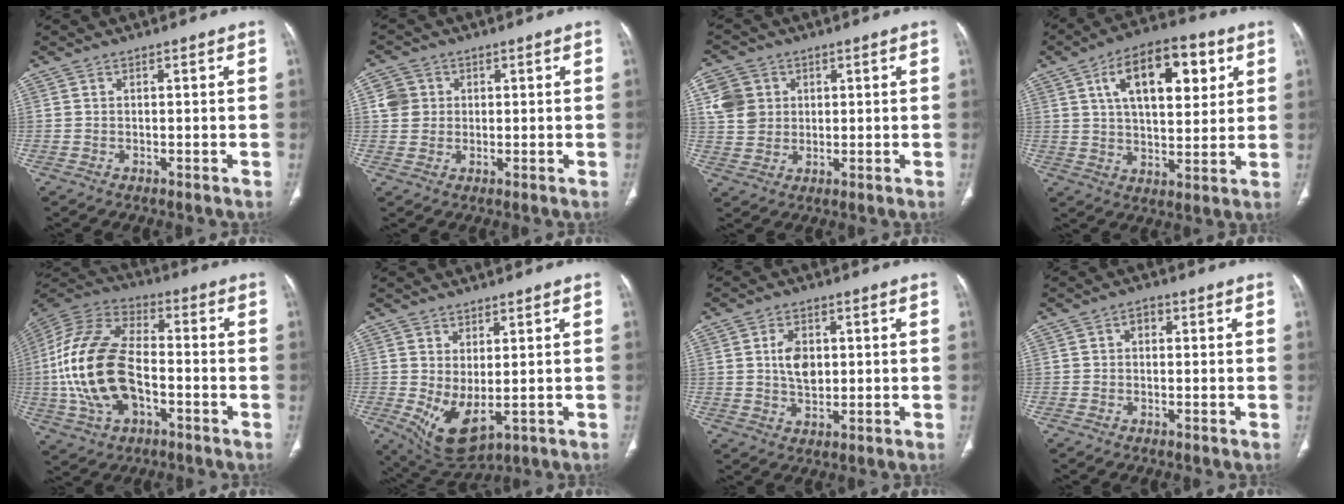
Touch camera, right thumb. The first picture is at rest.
{"total": 4.4, "force": [0.9, 4.1, 1.1], "torque": [0.000, 0.005, 0.016]}
{"total": 7.4, "force": [2.1, 6.5, 2.7], "torque": [-0.034, 0.002, 0.045]}
{"total": 17.0, "force": [6.4, 8.4, 13.4], "torque": [-0.172, -0.005, 0.102]}
{"total": 20.6, "force": [-3.4, 11.9, 16.4], "torque": [-0.341, 0.022, -0.063]}
{"total": 8.1, "force": [-0.7, 3.9, 7.0], "torque": [-0.124, -0.013, 0.012]}
{"total": 5.9, "force": [1.0, 4.0, 4.3], "torque": [-0.059, -0.004, 0.020]}
{"total": 1.8, "force": [0.1, 1.4, 1.0], "torque": [-0.004, 0.008, -0.005]}